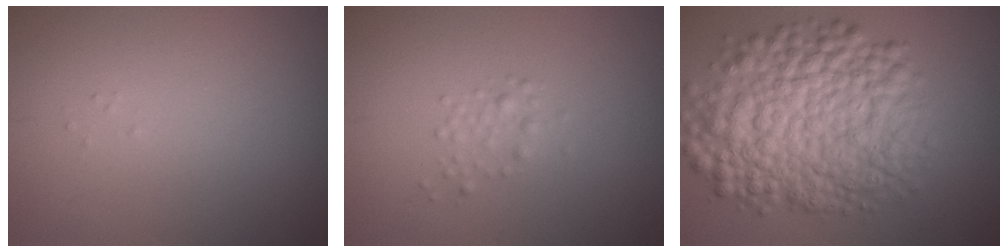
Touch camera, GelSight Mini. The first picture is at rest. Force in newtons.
{"total": 1.2, "press": 1.2, "slide": 0.0}
{"total": 10.8, "press": 10.8, "slide": 0.3}